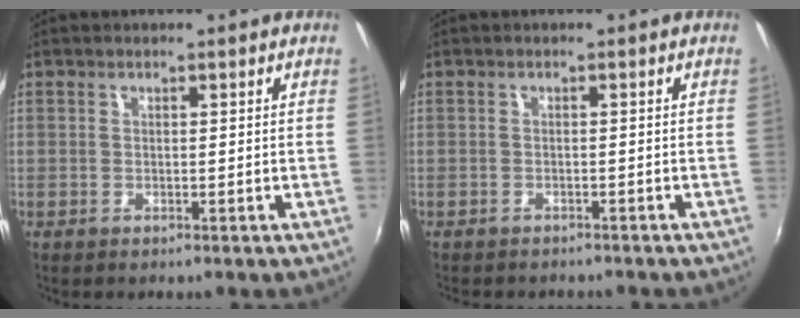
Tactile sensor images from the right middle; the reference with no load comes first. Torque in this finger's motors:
{"motor_torque": [0.40, -0.54, 0.17, 0.06]}